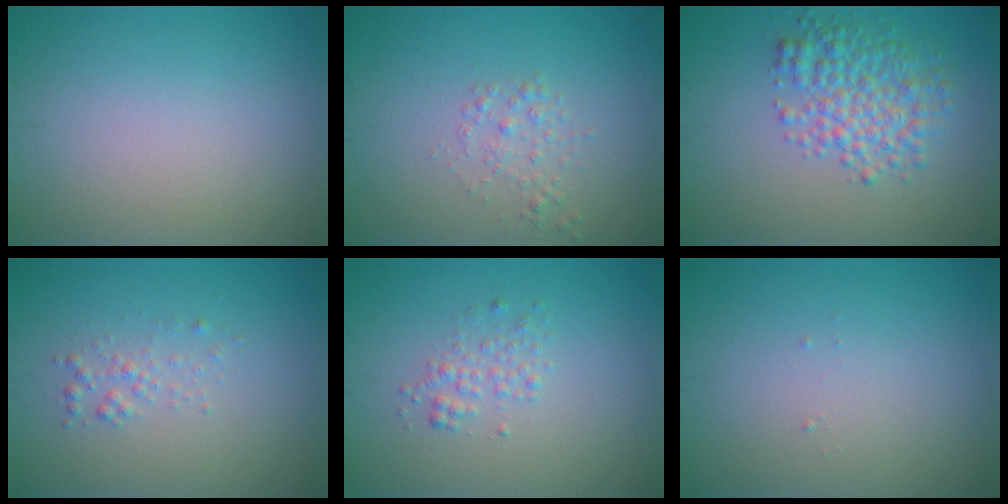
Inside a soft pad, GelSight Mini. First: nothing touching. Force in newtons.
{"total": 1.4, "press": 1.4, "slide": 0.1}
{"total": 4.6, "press": 4.6, "slide": 0.0}
{"total": 1.3, "press": 1.3, "slide": 0.1}
{"total": 1.5, "press": 1.5, "slide": 0.0}
{"total": 0.0}